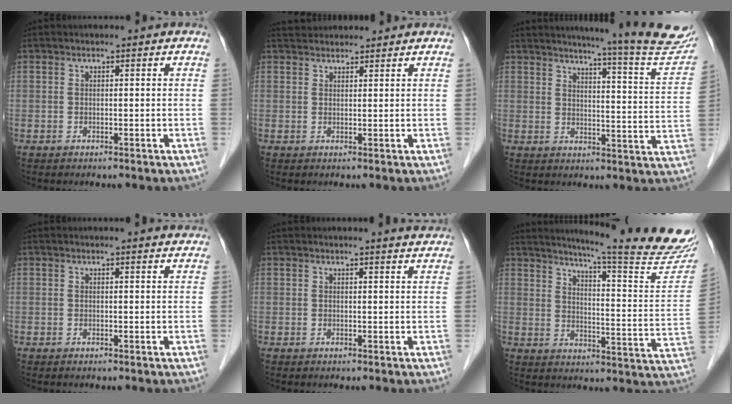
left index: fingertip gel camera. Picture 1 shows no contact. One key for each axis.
{"total": 4.1, "fx": 3.9, "fy": 0.9, "fz": 0.5, "tx": -0.010, "ty": 0.035, "tz": 0.063}
{"total": 19.2, "fx": 17.5, "fy": -0.2, "fz": 8.1, "tx": -0.106, "ty": -0.082, "tz": 0.198}
{"total": 2.5, "fx": 2.4, "fy": 0.0, "fz": 0.5, "tx": -0.011, "ty": 0.001, "tz": 0.020}
{"total": 3.4, "fx": 3.2, "fy": -0.3, "fz": 0.9, "tx": -0.015, "ty": -0.004, "tz": 0.027}
{"total": 23.4, "fx": 21.1, "fy": -0.6, "fz": 10.0, "tx": -0.145, "ty": -0.101, "tz": 0.258}